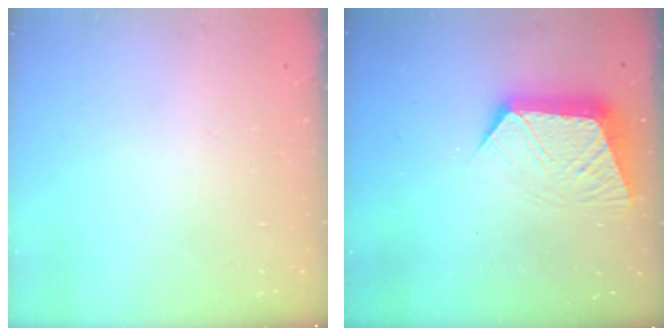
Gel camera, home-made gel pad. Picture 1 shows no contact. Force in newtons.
{"total": 10.4, "press": 10.4, "slide": 0.7}